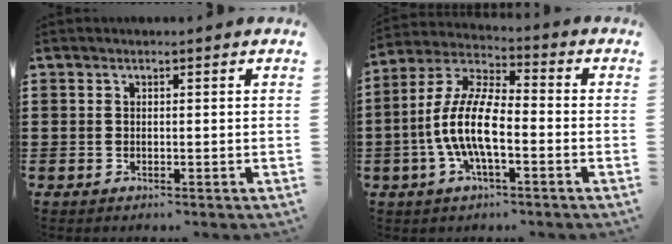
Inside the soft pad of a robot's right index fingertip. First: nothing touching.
{"total": 10.1, "force": [-2.9, 3.4, 9.0], "torque": [-0.216, -0.012, -0.062]}